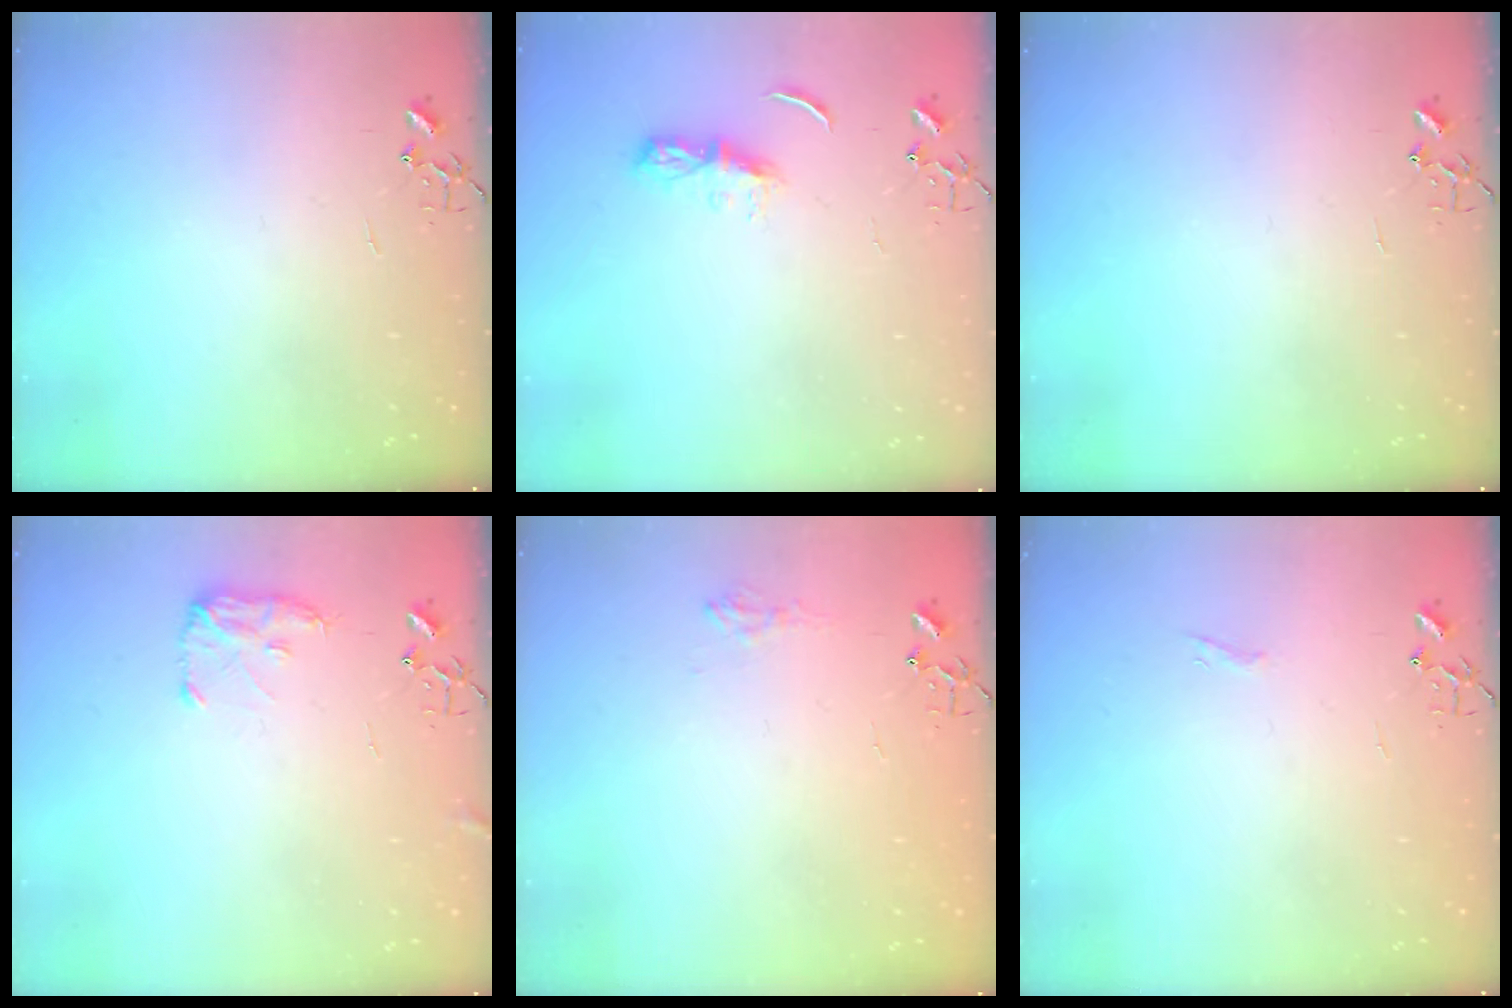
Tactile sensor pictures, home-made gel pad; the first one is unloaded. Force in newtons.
{"total": 5.9, "press": 5.9, "slide": 0.6}
{"total": 0.0}
{"total": 8.1, "press": 8.0, "slide": 0.5}
{"total": 6.9, "press": 6.9, "slide": 0.5}
{"total": 3.4, "press": 3.4, "slide": 0.3}